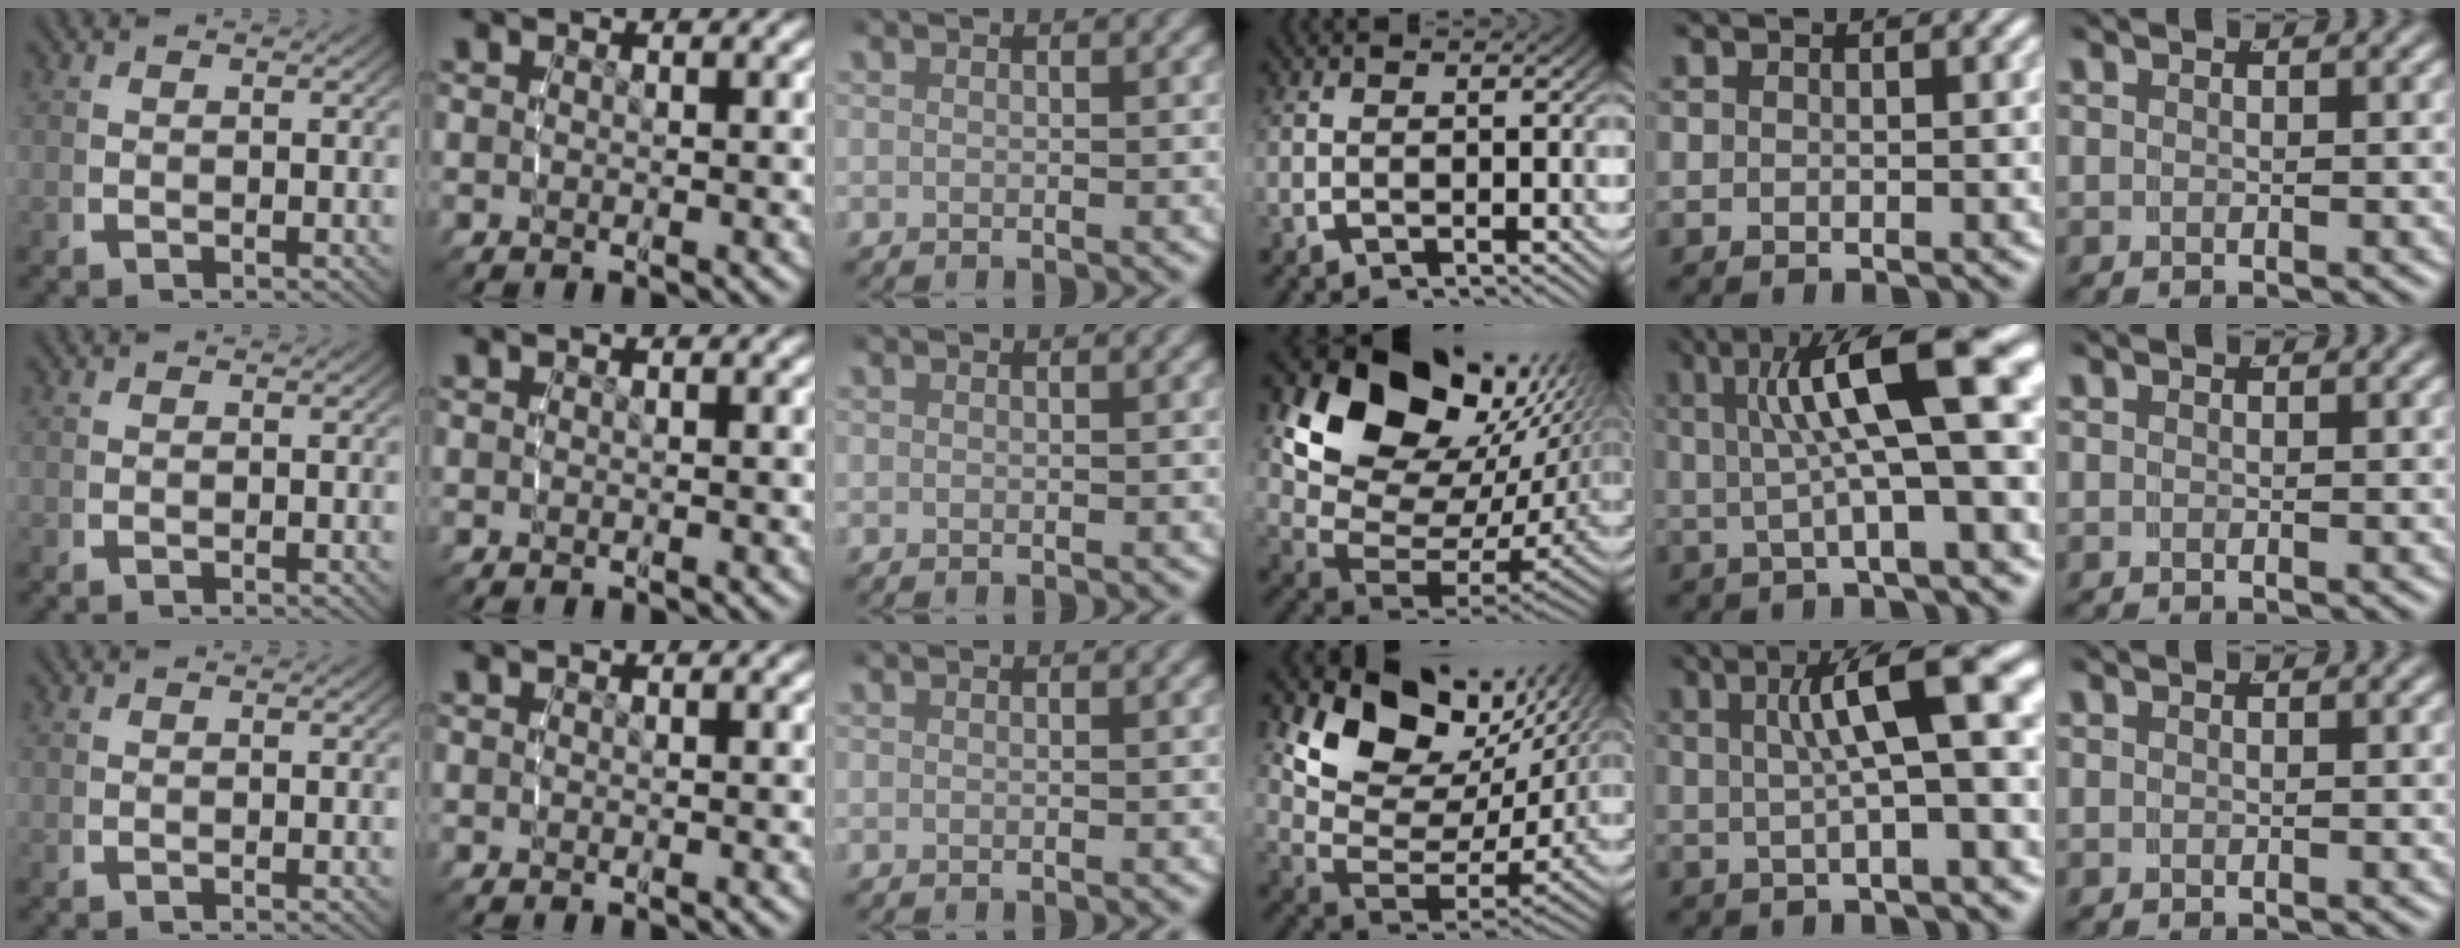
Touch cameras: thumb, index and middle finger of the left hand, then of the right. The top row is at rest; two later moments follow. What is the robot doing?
{"motion": "lift_and_place", "object": "lipstick"}